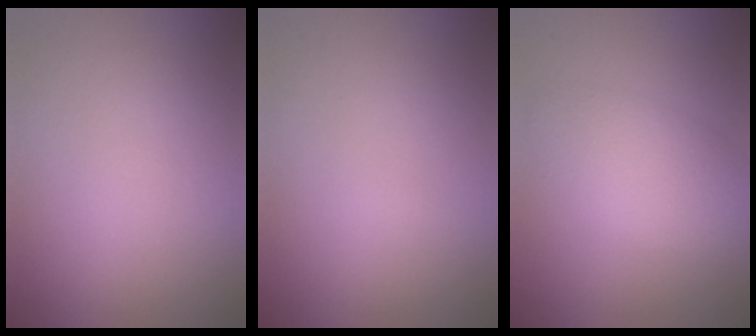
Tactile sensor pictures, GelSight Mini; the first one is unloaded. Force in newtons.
{"total": 0.0}
{"total": 4.3, "press": 4.3, "slide": 0.1}